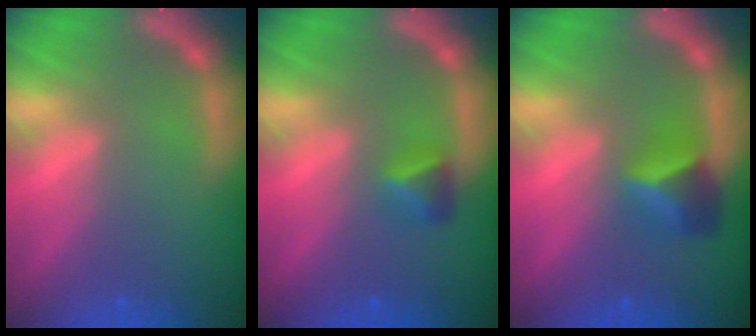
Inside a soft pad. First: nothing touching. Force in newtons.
{"total": 1.9}
{"total": 3.4}